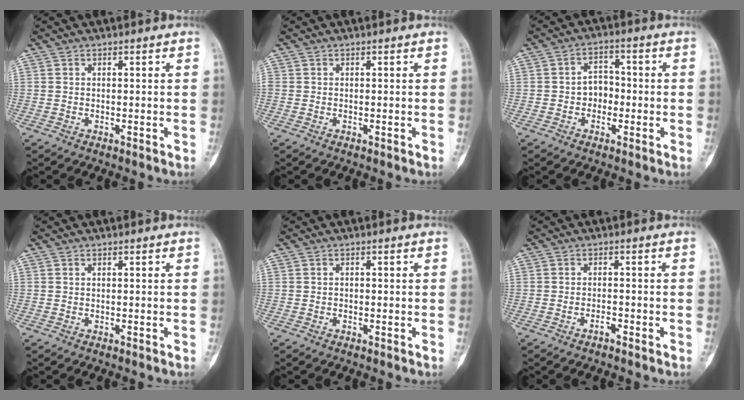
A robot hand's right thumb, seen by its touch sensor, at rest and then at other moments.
{"total": 0.0}
{"total": 4.8, "force": [-1.0, 3.9, 2.6], "torque": [-0.015, 0.020, -0.024]}
{"total": 0.0}
{"total": 0.5, "force": [-0.1, 0.4, 0.3], "torque": [-0.003, 0.002, -0.004]}
{"total": 1.4, "force": [-1.1, 0.4, 0.8], "torque": [-0.017, 0.007, -0.020]}